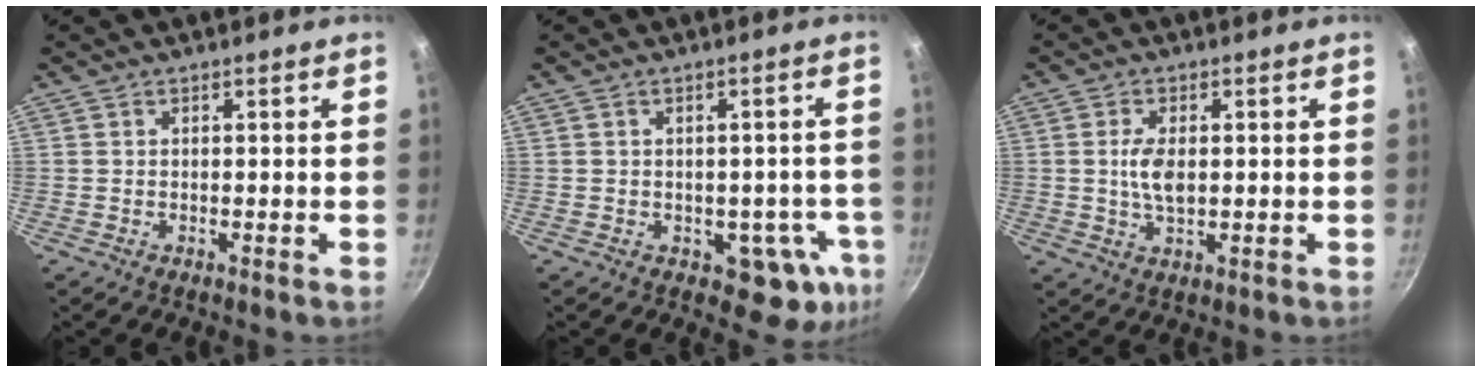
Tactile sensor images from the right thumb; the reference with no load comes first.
{"total": 8.5, "force": [-2.8, 5.8, 5.5], "torque": [-0.010, 0.033, -0.021]}
{"total": 5.1, "force": [0.3, 2.7, 4.4], "torque": [-0.085, -0.002, 0.006]}